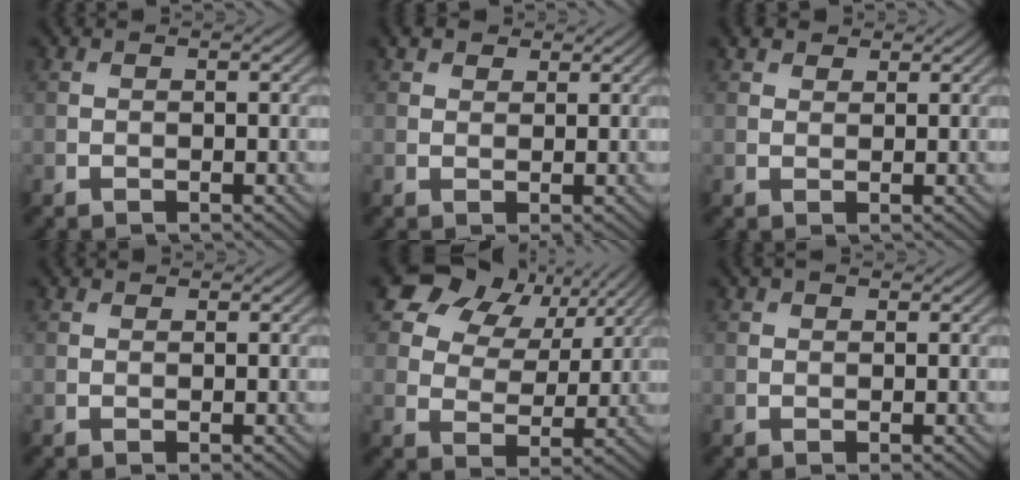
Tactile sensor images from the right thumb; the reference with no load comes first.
{"total": 2.2, "force": [1.6, 1.4, 0.7], "torque": [-0.015, 0.005, 0.032]}
{"total": 2.0, "force": [1.5, 1.1, 0.6], "torque": [-0.013, 0.005, 0.031]}
{"total": 0.6, "force": [0.6, 0.2, 0.0], "torque": [0.001, 0.001, 0.012]}
{"total": 12.3, "force": [7.3, 7.8, 6.1], "torque": [-0.135, 0.021, 0.115]}
{"total": 1.4, "force": [1.0, 0.7, 0.6], "torque": [-0.013, 0.005, 0.017]}